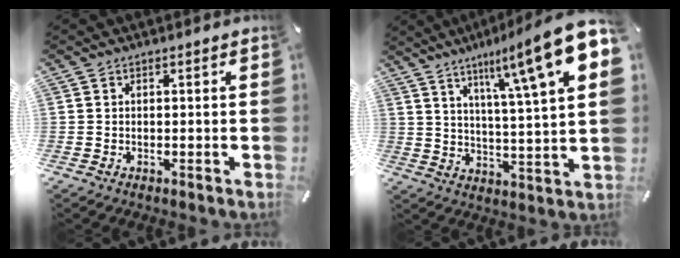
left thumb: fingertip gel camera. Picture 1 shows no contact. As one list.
[{"total": 17.5, "force": [9.7, 2.9, 14.2], "torque": [-0.223, -0.052, 0.142]}]